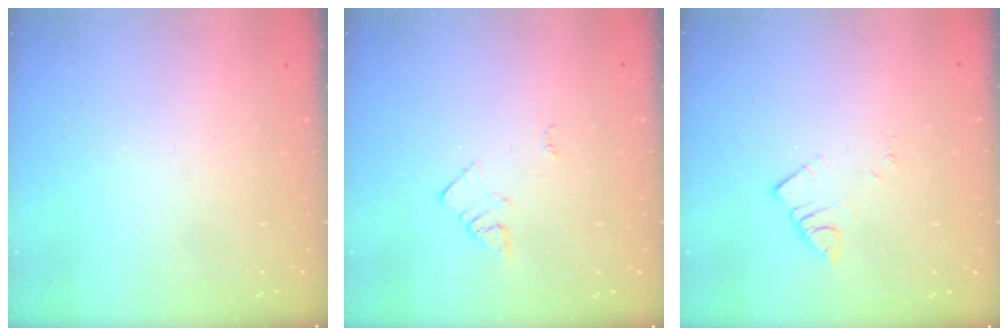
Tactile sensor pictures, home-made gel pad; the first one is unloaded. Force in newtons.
{"total": 2.3, "press": 2.3, "slide": 0.3}
{"total": 3.5, "press": 3.5, "slide": 0.1}